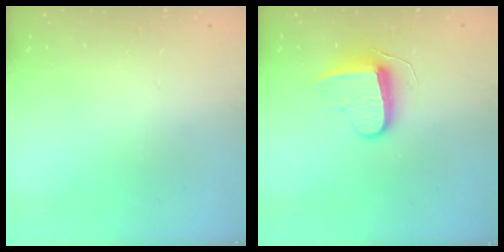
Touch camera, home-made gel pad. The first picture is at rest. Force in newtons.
{"total": 9.1, "press": 9.1, "slide": 0.0}